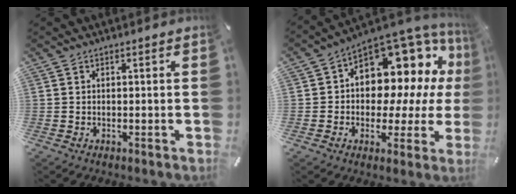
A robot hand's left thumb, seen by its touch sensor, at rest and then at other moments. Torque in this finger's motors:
{"motor_torque": [0.74, 0.74, 1.82, -0.19, 0.41]}